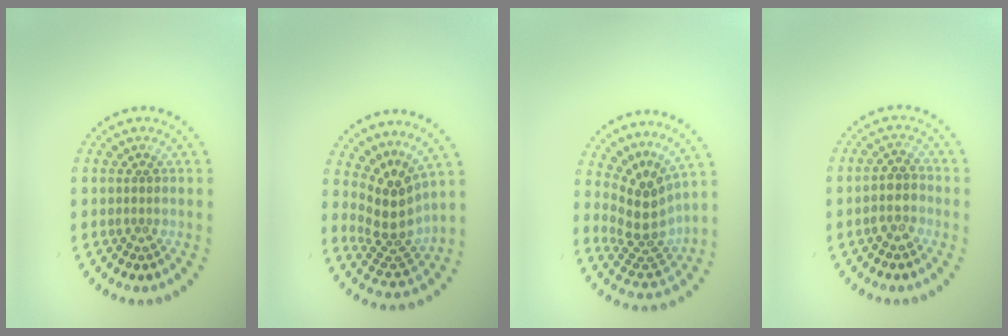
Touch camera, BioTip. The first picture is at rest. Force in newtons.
{"total": 3.9, "press": 2.7, "slide": 2.8}
{"total": 3.9, "press": 2.8, "slide": 2.8}
{"total": 2.1, "press": 2.0, "slide": 0.7}